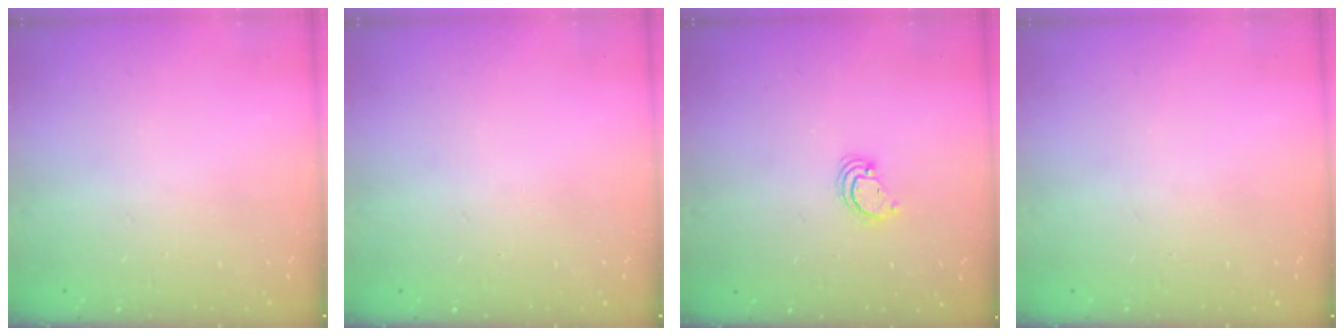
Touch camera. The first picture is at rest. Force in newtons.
{"total": 0.0}
{"total": 2.6, "press": 2.6, "slide": 0.3}
{"total": 0.0}